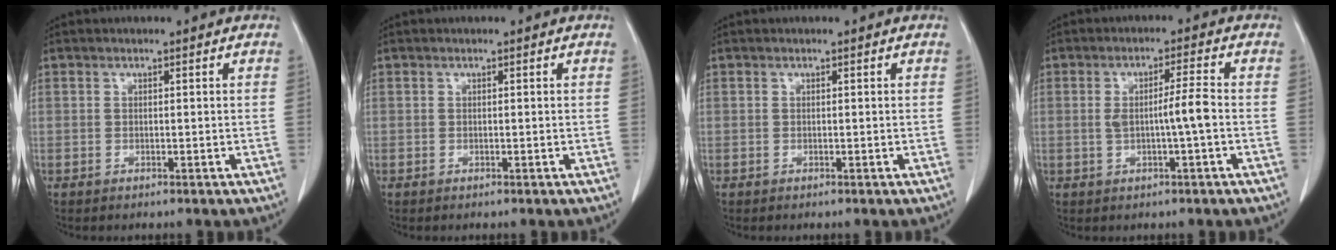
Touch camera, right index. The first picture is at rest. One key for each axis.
{"total": 0.0}
{"total": 0.0}
{"total": 4.6, "fx": -0.5, "fy": -0.3, "fz": 4.6, "tx": -0.083, "ty": 0.003, "tz": -0.006}